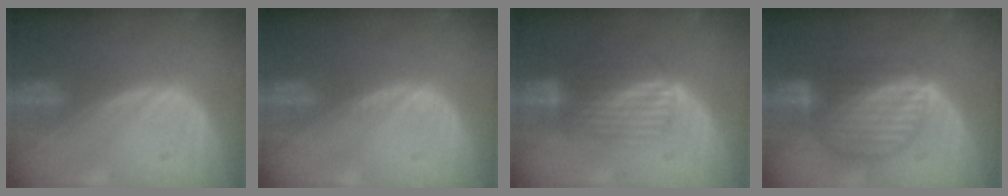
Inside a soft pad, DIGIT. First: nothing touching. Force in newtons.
{"total": 0.7, "press": 0.6, "slide": 0.4}
{"total": 6.7, "press": 6.1, "slide": 2.8}
{"total": 8.9, "press": 7.7, "slide": 4.4}